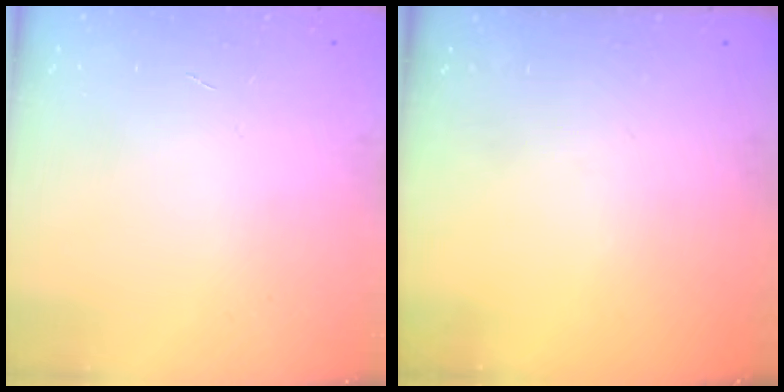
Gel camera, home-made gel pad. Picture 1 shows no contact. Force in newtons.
{"total": 0.0}